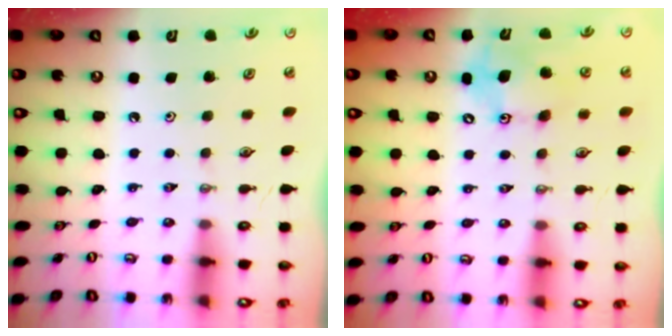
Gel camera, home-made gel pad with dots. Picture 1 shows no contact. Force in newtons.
{"total": 11.6, "press": 11.2, "slide": 2.9}